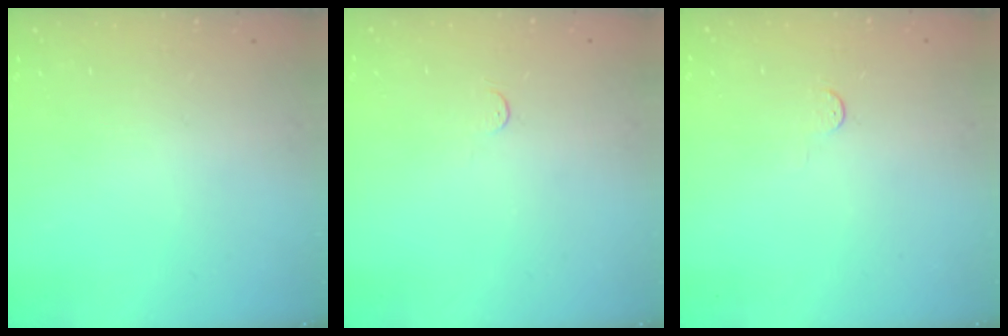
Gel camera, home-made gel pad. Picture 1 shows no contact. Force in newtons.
{"total": 3.4, "press": 3.4, "slide": 0.4}
{"total": 2.8, "press": 2.8, "slide": 0.4}